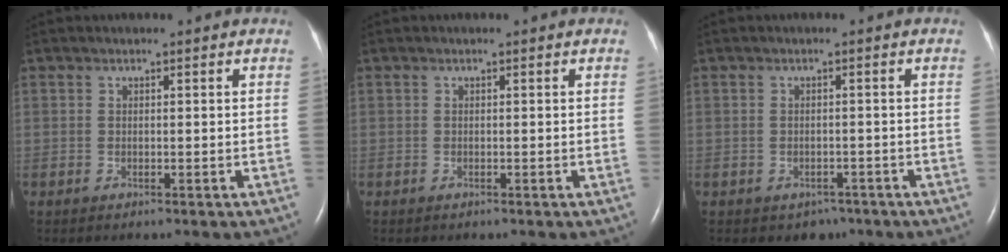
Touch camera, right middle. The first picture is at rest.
{"total": 0.0}
{"total": 2.5, "force": [-1.7, 1.8, 0.6], "torque": [-0.007, 0.007, -0.015]}